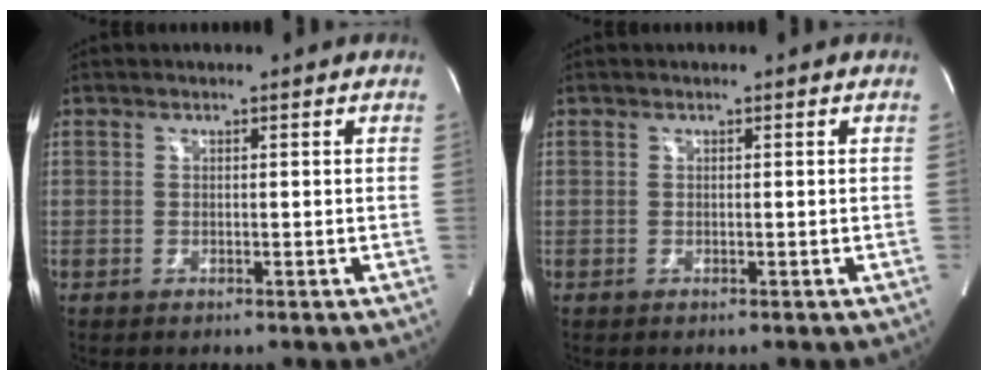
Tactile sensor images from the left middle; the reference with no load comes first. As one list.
[{"total": 0.0}]